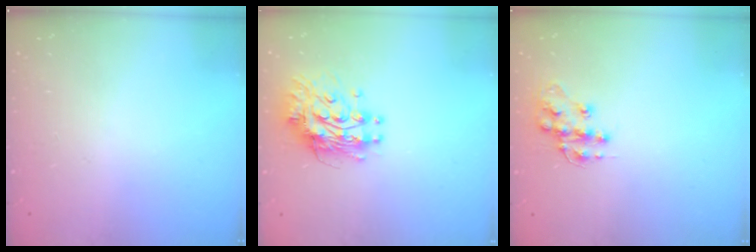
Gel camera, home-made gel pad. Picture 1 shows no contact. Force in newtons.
{"total": 11.5, "press": 11.5, "slide": 1.0}
{"total": 11.6, "press": 11.5, "slide": 0.8}